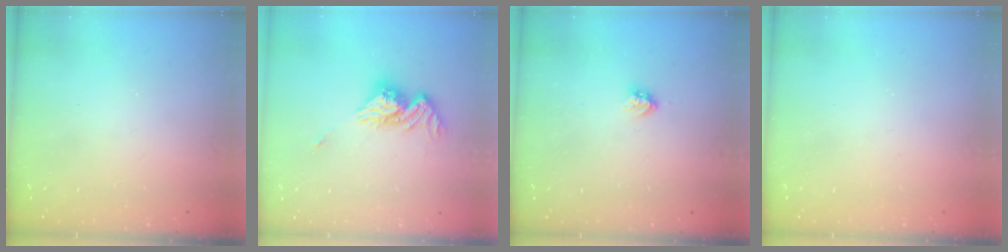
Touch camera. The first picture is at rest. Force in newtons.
{"total": 12.5, "press": 12.5, "slide": 1.3}
{"total": 3.3, "press": 3.3, "slide": 0.1}
{"total": 0.0}